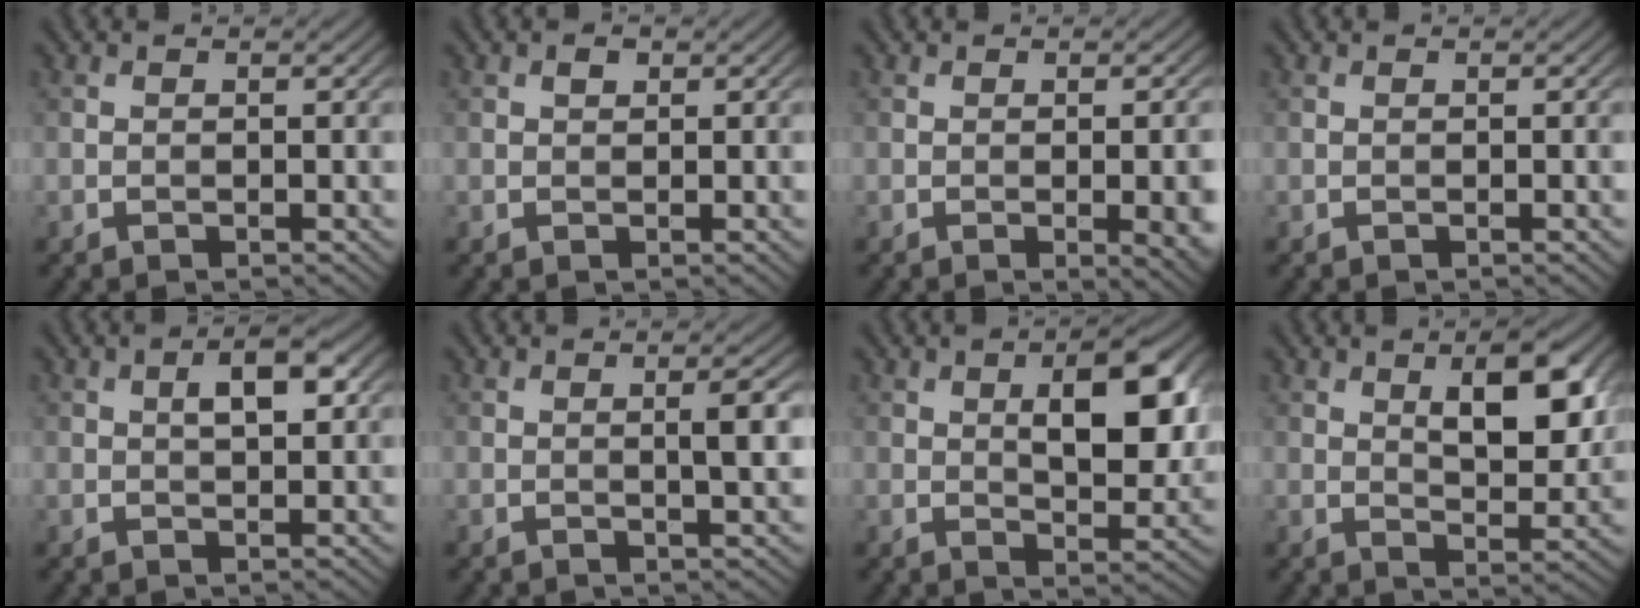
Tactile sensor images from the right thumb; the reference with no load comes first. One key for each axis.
{"total": 0.9, "fx": 0.4, "fy": 0.5, "fz": 0.6, "tx": -0.009, "ty": -0.002, "tz": 0.007}
{"total": 4.7, "fx": -1.0, "fy": 1.1, "fz": 4.5, "tx": -0.062, "ty": -0.004, "tz": -0.009}
{"total": 0.0}
{"total": 3.9, "fx": 1.1, "fy": 1.5, "fz": 3.4, "tx": -0.055, "ty": 0.005, "tz": 0.016}
{"total": 2.8, "fx": 0.3, "fy": 0.3, "fz": 2.8, "tx": -0.046, "ty": 0.003, "tz": 0.003}
{"total": 9.7, "fx": 2.2, "fy": 4.3, "fz": 8.4, "tx": -0.127, "ty": 0.003, "tz": 0.035}
{"total": 9.0, "fx": 3.0, "fy": 3.9, "fz": 7.6, "tx": -0.116, "ty": -0.002, "tz": 0.052}